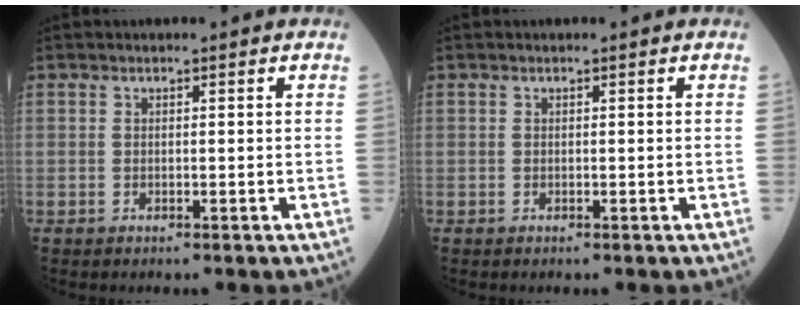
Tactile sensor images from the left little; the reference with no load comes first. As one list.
[{"total": 0.0}]